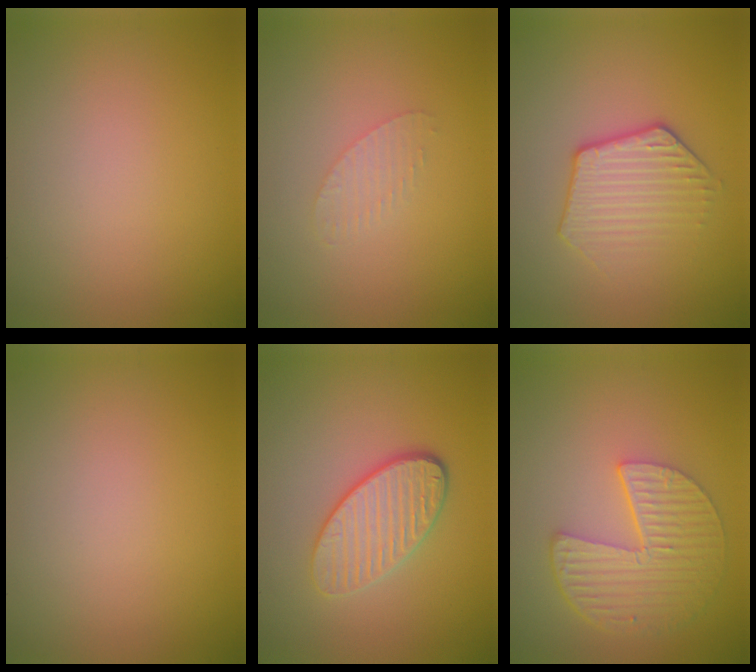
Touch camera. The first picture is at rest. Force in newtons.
{"total": 1.4, "press": 1.4, "slide": 0.1}
{"total": 3.6, "press": 3.1, "slide": 1.8}
{"total": 0.0}
{"total": 4.2, "press": 3.5, "slide": 2.4}
{"total": 5.5, "press": 4.2, "slide": 3.6}